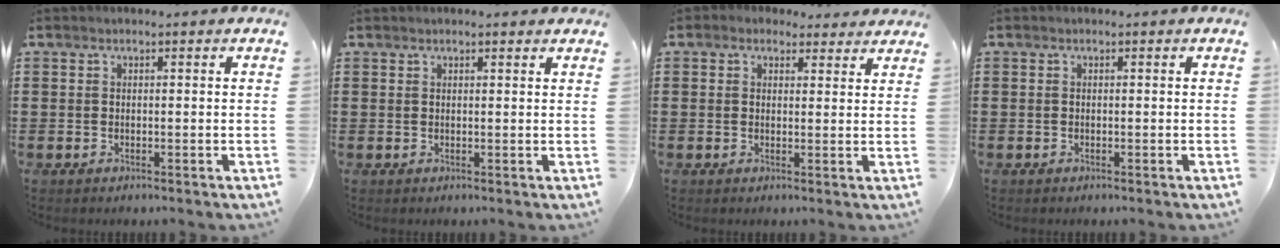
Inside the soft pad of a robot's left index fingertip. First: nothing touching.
{"total": 1.1, "force": [1.0, 0.1, 0.5], "torque": [-0.009, 0.001, 0.018]}
{"total": 2.6, "force": [2.1, 1.5, 0.6], "torque": [-0.010, 0.000, 0.037]}
{"total": 0.0}